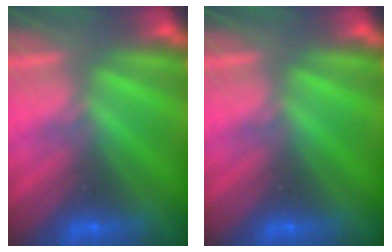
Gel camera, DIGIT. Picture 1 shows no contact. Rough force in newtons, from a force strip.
{"total": 0.0}